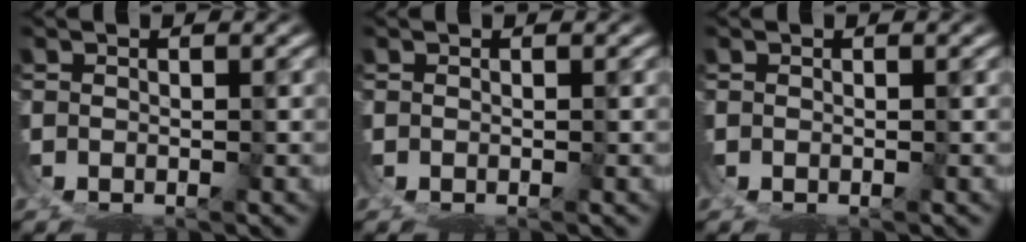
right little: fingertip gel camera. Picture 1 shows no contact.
{"total": 0.0}
{"total": 0.0}